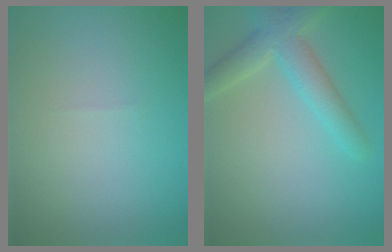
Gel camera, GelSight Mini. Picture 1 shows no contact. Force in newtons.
{"total": 4.1, "press": 4.1, "slide": 0.2}